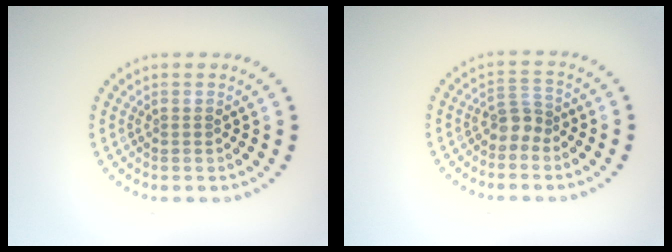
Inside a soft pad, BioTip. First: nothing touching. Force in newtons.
{"total": 2.0, "press": 1.5, "slide": 1.3}